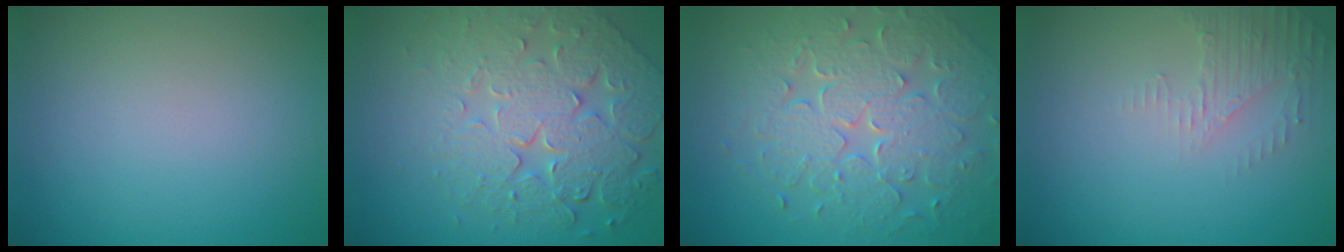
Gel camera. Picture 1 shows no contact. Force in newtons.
{"total": 8.0, "press": 5.7, "slide": 5.5}
{"total": 7.8, "press": 5.6, "slide": 5.4}
{"total": 2.2, "press": 2.1, "slide": 0.5}